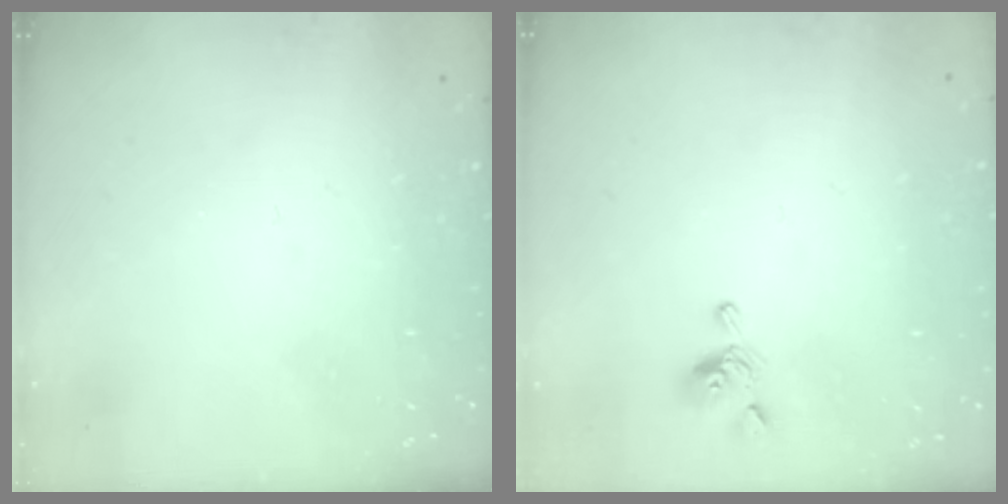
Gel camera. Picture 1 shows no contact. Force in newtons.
{"total": 2.7, "press": 2.7, "slide": 0.4}